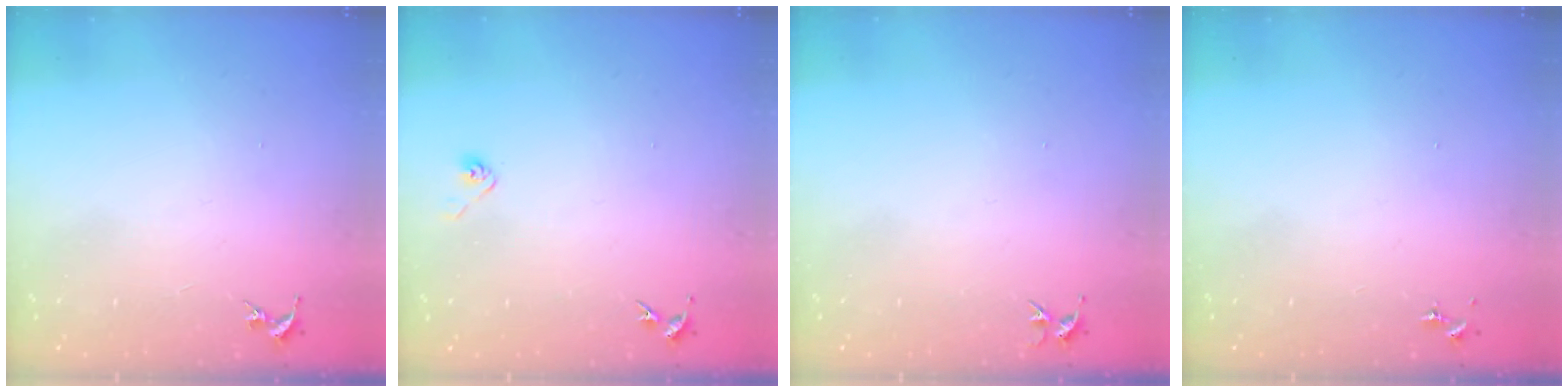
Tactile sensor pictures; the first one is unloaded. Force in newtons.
{"total": 2.9, "press": 2.8, "slide": 0.8}
{"total": 3.7, "press": 3.7, "slide": 0.4}
{"total": 0.0}